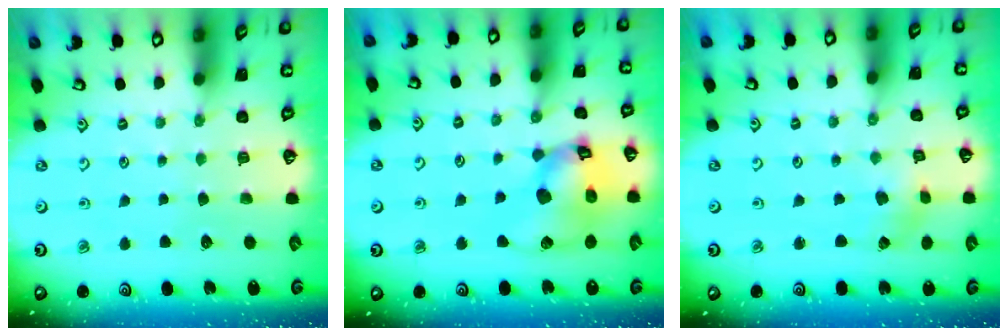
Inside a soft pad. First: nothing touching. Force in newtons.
{"total": 14.7, "press": 14.5, "slide": 2.1}
{"total": 1.4, "press": 1.4, "slide": 0.1}